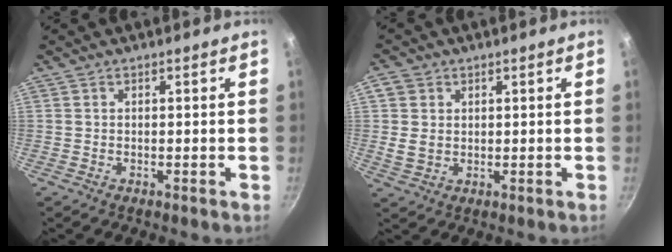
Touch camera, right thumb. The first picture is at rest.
{"total": 4.7, "force": [0.6, 4.1, 2.4], "torque": [-0.029, -0.005, 0.011]}